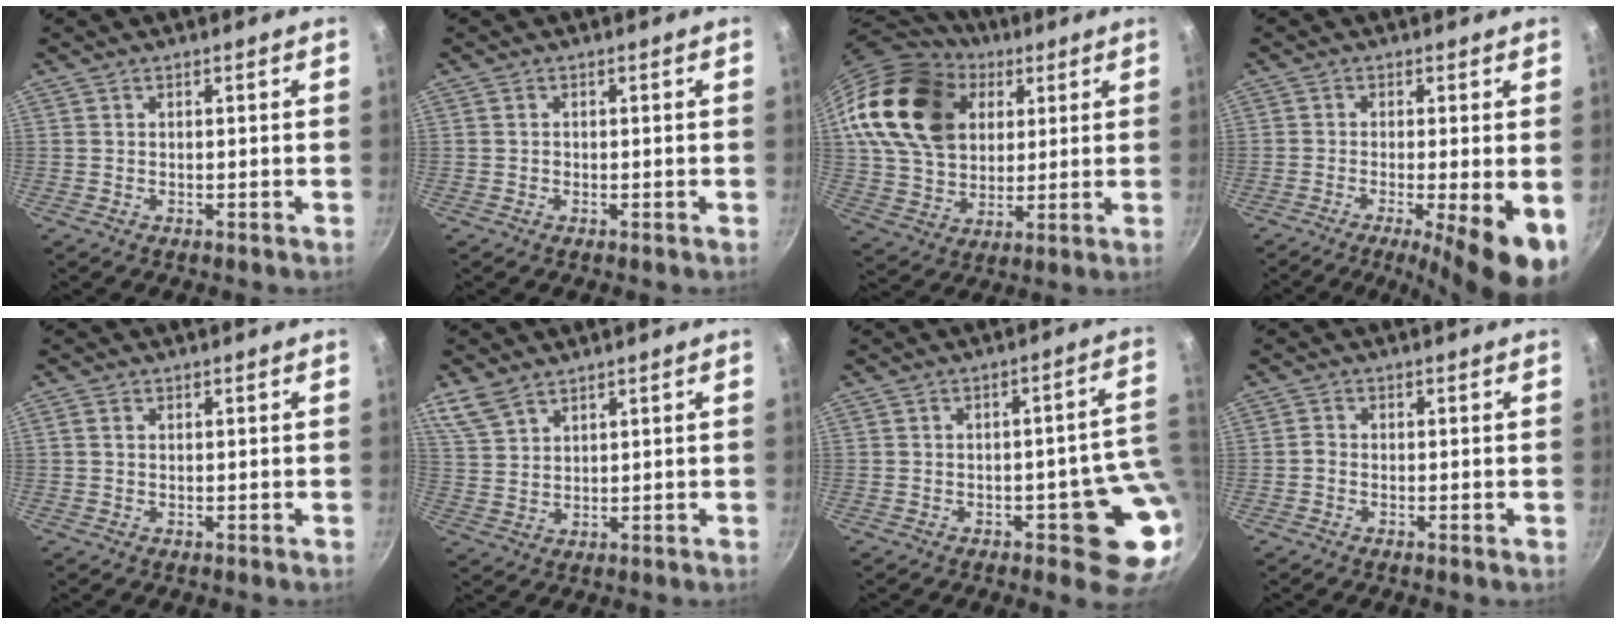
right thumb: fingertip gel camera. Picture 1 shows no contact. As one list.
[{"total": 0.6, "force": [0.0, 0.5, 0.2], "torque": [-0.002, 0.002, -0.001]}, {"total": 22.5, "force": [7.9, 16.2, 13.4], "torque": [-0.218, -0.004, 0.144]}, {"total": 10.7, "force": [-3.4, 2.1, 10.0], "torque": [-0.146, -0.006, -0.051]}, {"total": 1.2, "force": [0.3, 0.9, 0.7], "torque": [-0.014, 0.003, 0.004]}, {"total": 5.8, "force": [4.3, 2.8, 2.8], "torque": [-0.051, -0.011, 0.097]}, {"total": 11.3, "force": [-1.7, 5.3, 9.9], "torque": [-0.042, 0.019, -0.019]}, {"total": 1.2, "force": [-0.6, 0.6, 0.8], "torque": [-0.023, 0.006, -0.019]}]